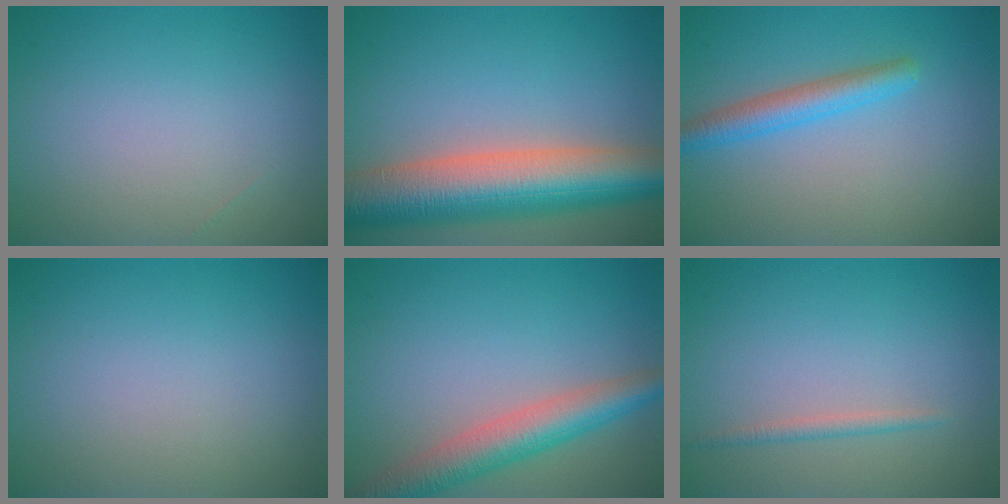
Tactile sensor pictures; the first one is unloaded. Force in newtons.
{"total": 11.0, "press": 11.0, "slide": 0.7}
{"total": 3.1, "press": 3.1, "slide": 0.1}
{"total": 0.0}
{"total": 5.4, "press": 5.4, "slide": 0.4}
{"total": 1.1, "press": 1.1, "slide": 0.1}